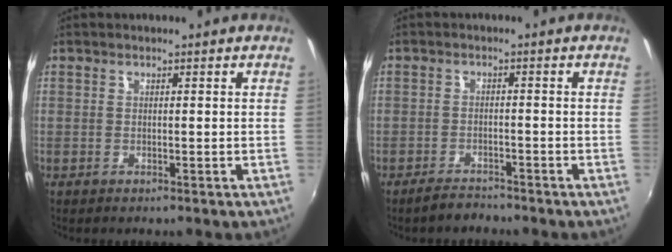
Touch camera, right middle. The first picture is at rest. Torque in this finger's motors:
{"motor_torque": [0.60, -0.50, -0.03, 0.00]}